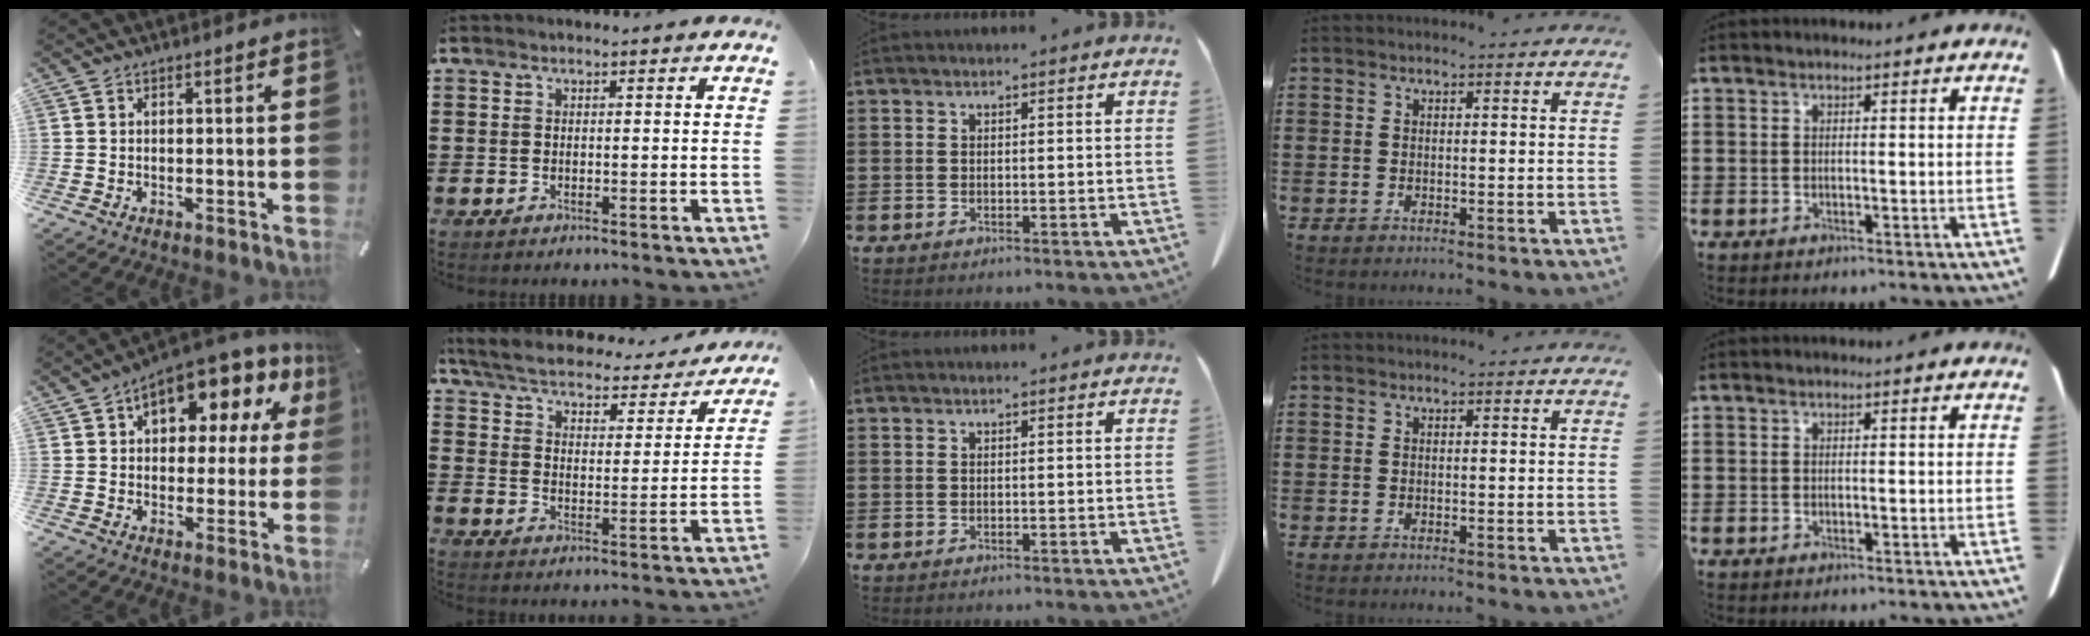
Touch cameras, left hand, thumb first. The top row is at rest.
{"thumb": {"total": 12.8, "force": [7.2, 7.1, 7.9], "torque": [-0.107, -0.052, 0.120]}, "index": {"total": 4.6, "force": [4.3, 0.7, 1.5], "torque": [-0.052, -0.028, 0.067]}}